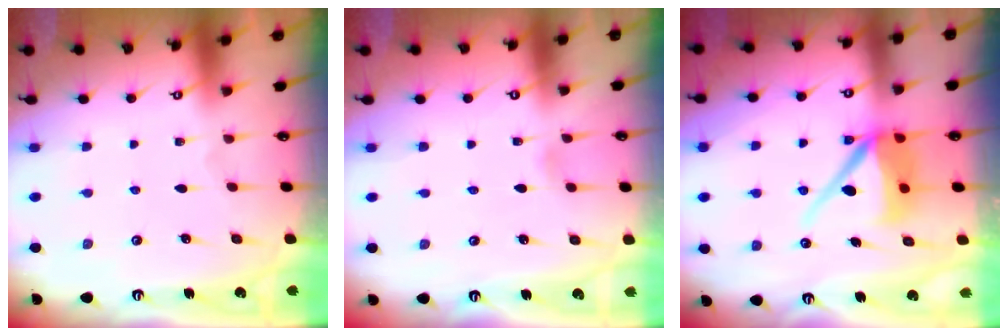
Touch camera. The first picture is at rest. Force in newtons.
{"total": 2.4, "press": 2.4, "slide": 0.3}
{"total": 10.3, "press": 10.2, "slide": 1.2}